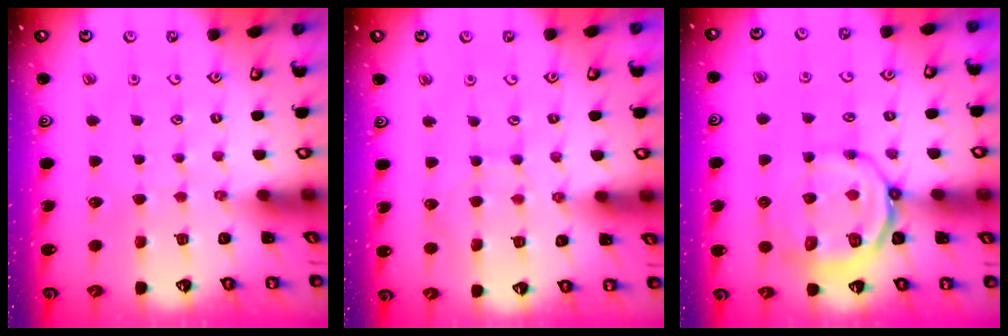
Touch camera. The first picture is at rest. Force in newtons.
{"total": 6.2, "press": 6.2, "slide": 0.6}
{"total": 10.7, "press": 10.3, "slide": 2.8}